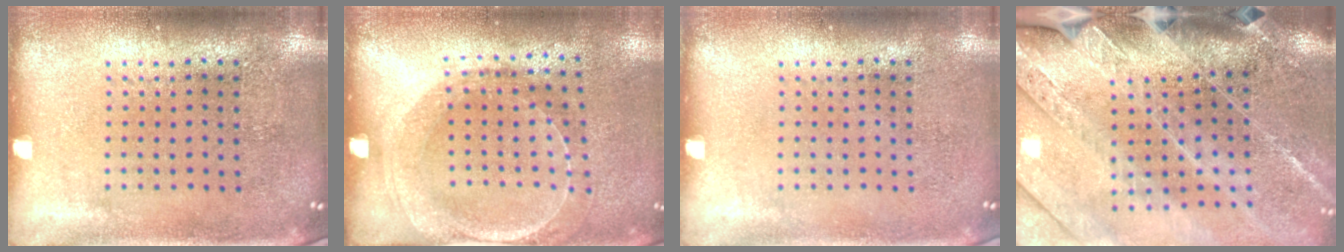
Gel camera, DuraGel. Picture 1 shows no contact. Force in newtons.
{"total": 1.6, "press": 1.5, "slide": 0.4}
{"total": 0.0}
{"total": 3.9, "press": 3.2, "slide": 2.2}